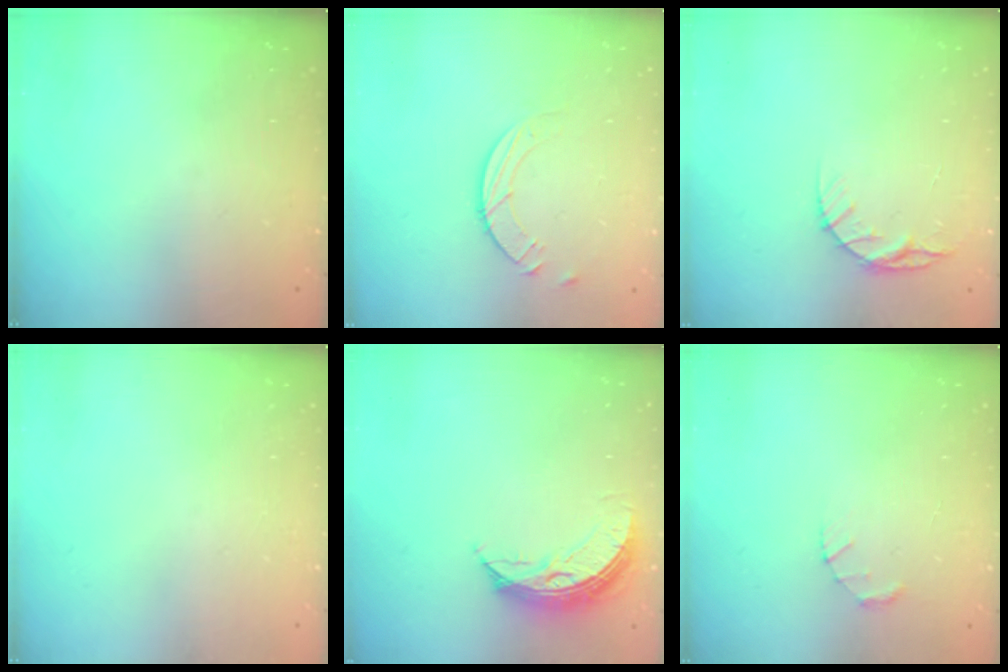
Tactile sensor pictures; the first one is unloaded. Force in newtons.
{"total": 6.0, "press": 6.0, "slide": 0.6}
{"total": 6.1, "press": 6.0, "slide": 0.6}
{"total": 0.0}
{"total": 9.3, "press": 9.3, "slide": 0.0}
{"total": 1.5, "press": 1.5, "slide": 0.3}